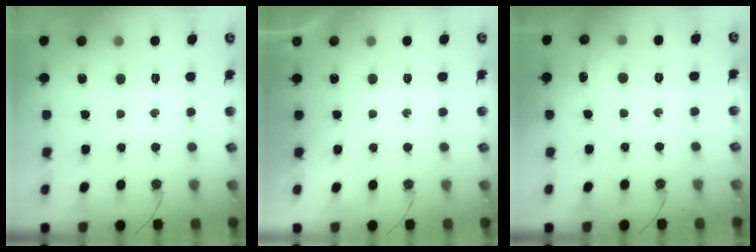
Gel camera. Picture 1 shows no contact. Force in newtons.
{"total": 0.0}
{"total": 5.5, "press": 5.4, "slide": 0.7}